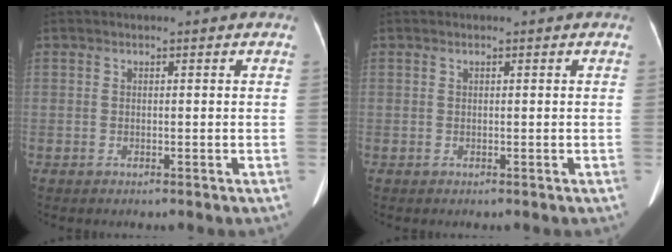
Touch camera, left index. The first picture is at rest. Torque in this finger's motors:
{"motor_torque": [0.02, 0.00, 0.00, 0.01]}